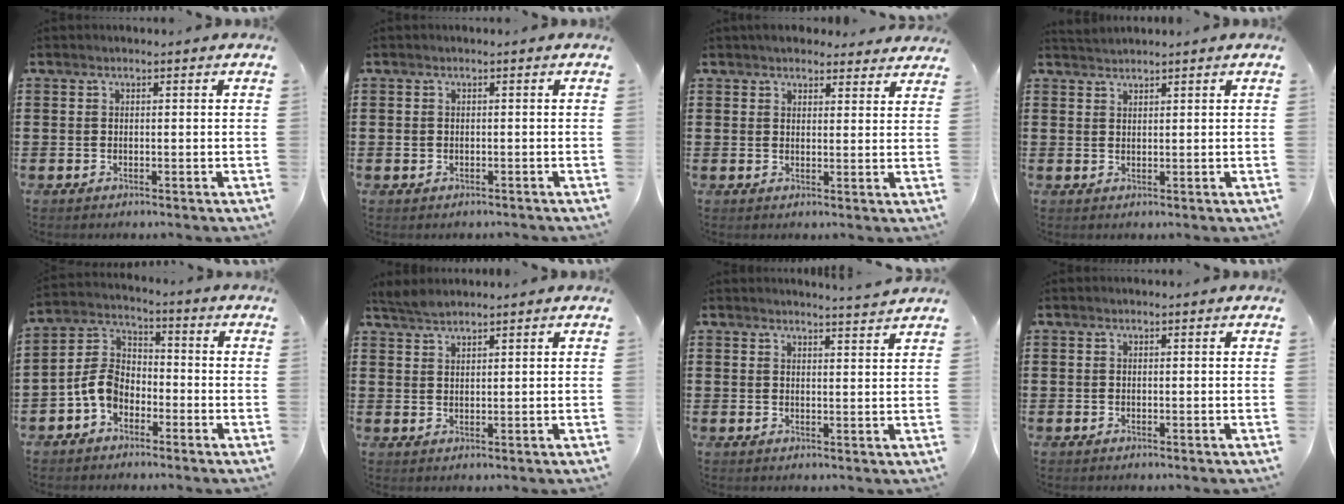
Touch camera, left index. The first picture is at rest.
{"total": 0.8, "force": [-0.4, 0.7, 0.1], "torque": [-0.004, 0.003, -0.010]}
{"total": 3.2, "force": [3.0, 1.0, 0.4], "torque": [-0.007, -0.007, 0.057]}
{"total": 1.4, "force": [1.4, 0.0, 0.1], "torque": [-0.006, 0.002, 0.029]}
{"total": 6.7, "force": [-3.1, 4.6, 3.8], "torque": [-0.114, 0.006, -0.072]}
{"total": 2.0, "force": [2.0, 0.1, 0.4], "torque": [-0.014, 0.002, 0.039]}
{"total": 2.6, "force": [2.6, -0.5, 0.2], "torque": [-0.004, -0.014, 0.046]}
{"total": 0.0}